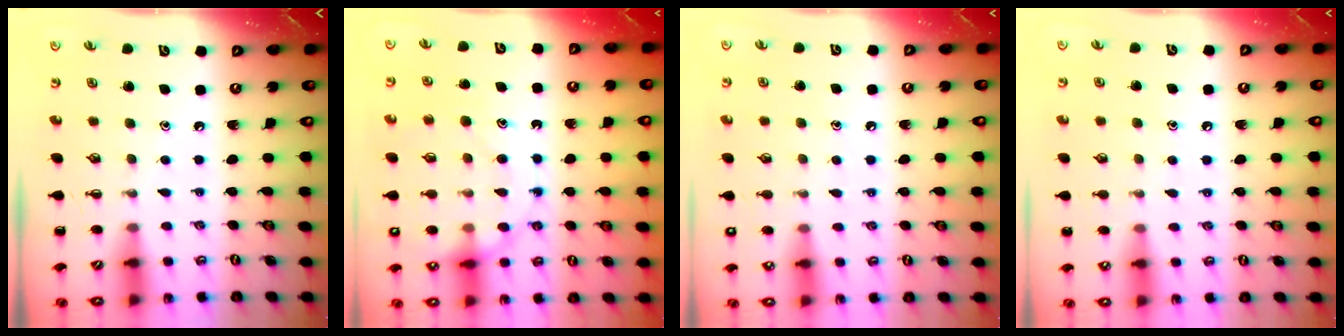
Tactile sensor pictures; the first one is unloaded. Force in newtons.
{"total": 15.4, "press": 15.4, "slide": 1.5}
{"total": 7.0, "press": 6.7, "slide": 1.9}
{"total": 8.0, "press": 7.9, "slide": 1.6}